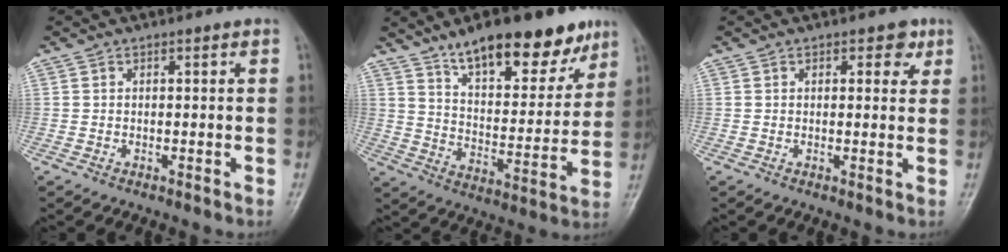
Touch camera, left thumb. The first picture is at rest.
{"total": 19.9, "force": [13.5, 7.6, 12.4], "torque": [-0.137, -0.062, 0.215]}
{"total": 3.2, "force": [1.6, 1.9, 2.1], "torque": [-0.006, -0.004, 0.015]}